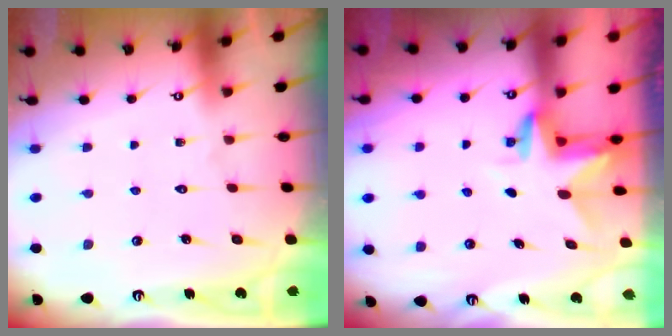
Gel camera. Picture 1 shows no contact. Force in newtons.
{"total": 3.0, "press": 3.0, "slide": 0.2}